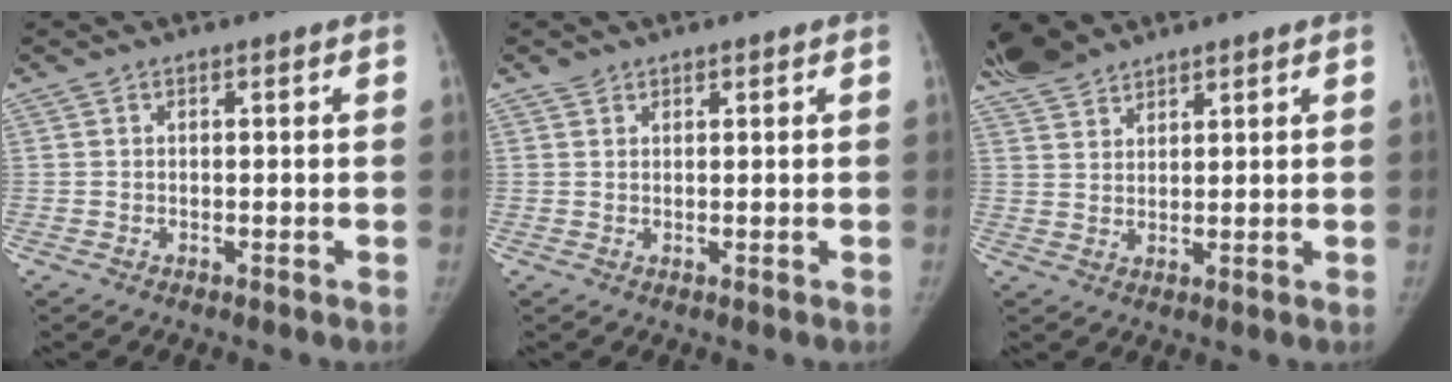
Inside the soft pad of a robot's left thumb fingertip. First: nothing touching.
{"total": 1.4, "force": [1.1, 0.9, 0.2], "torque": [0.004, -0.001, 0.019]}
{"total": 6.2, "force": [5.6, 2.0, 1.6], "torque": [-0.027, -0.009, 0.117]}